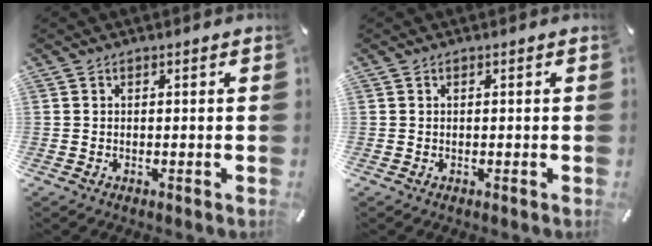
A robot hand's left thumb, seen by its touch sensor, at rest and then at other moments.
{"total": 0.0}